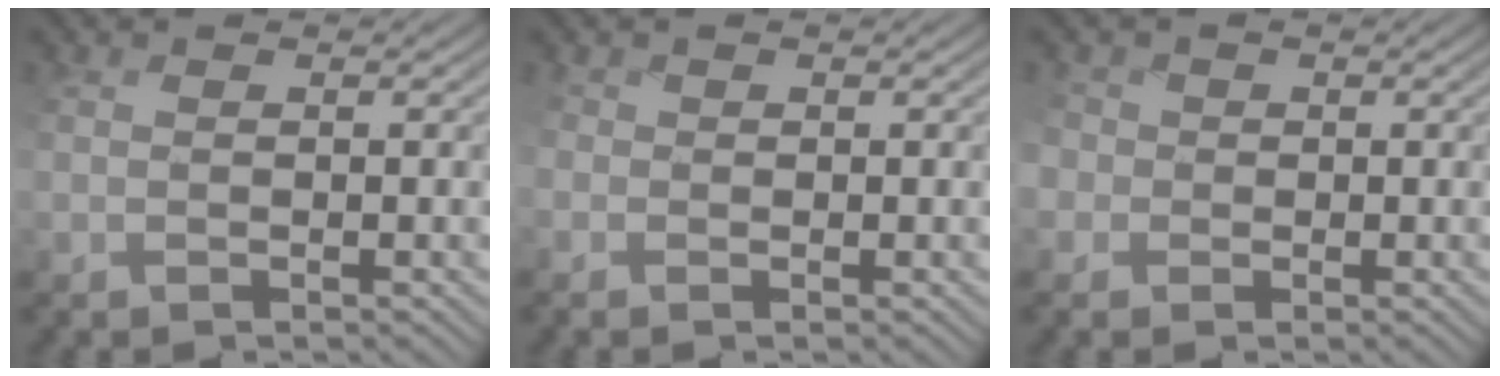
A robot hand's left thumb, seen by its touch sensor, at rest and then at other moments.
{"total": 1.4, "force": [-0.5, 1.2, 0.5], "torque": [-0.019, -0.005, -0.014]}
{"total": 3.1, "force": [-0.9, 2.8, 0.9], "torque": [-0.033, 0.003, -0.024]}